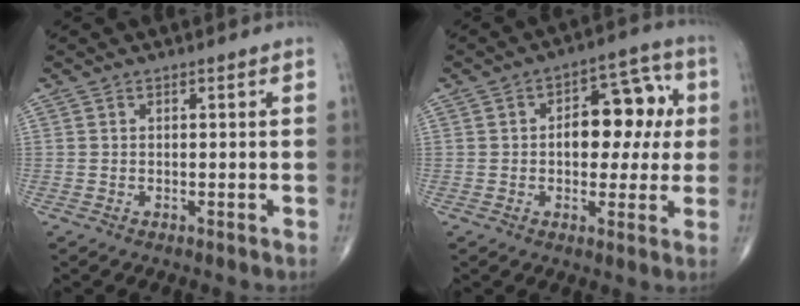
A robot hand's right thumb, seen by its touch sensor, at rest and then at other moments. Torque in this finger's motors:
{"motor_torque": [1.20, 1.43, 0.71, -0.06, 0.07]}